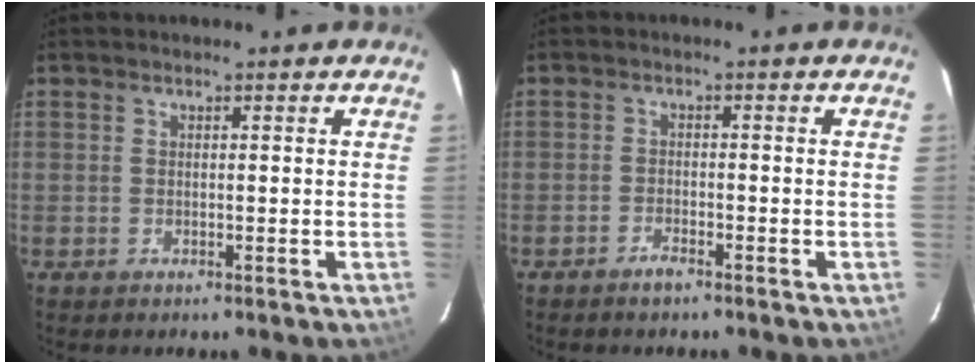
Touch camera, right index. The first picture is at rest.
{"total": 2.0, "force": [-1.8, 0.5, 0.8], "torque": [-0.021, 0.001, -0.036]}